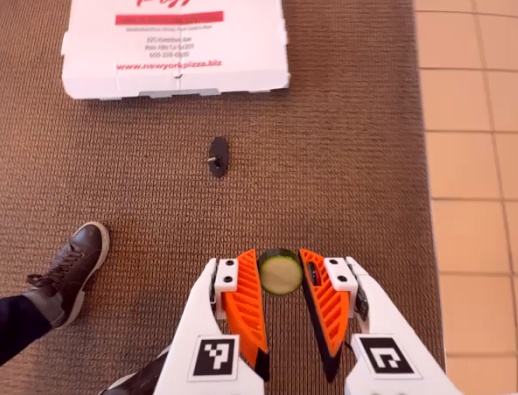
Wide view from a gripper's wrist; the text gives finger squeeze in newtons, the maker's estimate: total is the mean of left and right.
{"total": 7.3, "left": 6.8, "right": 7.7}